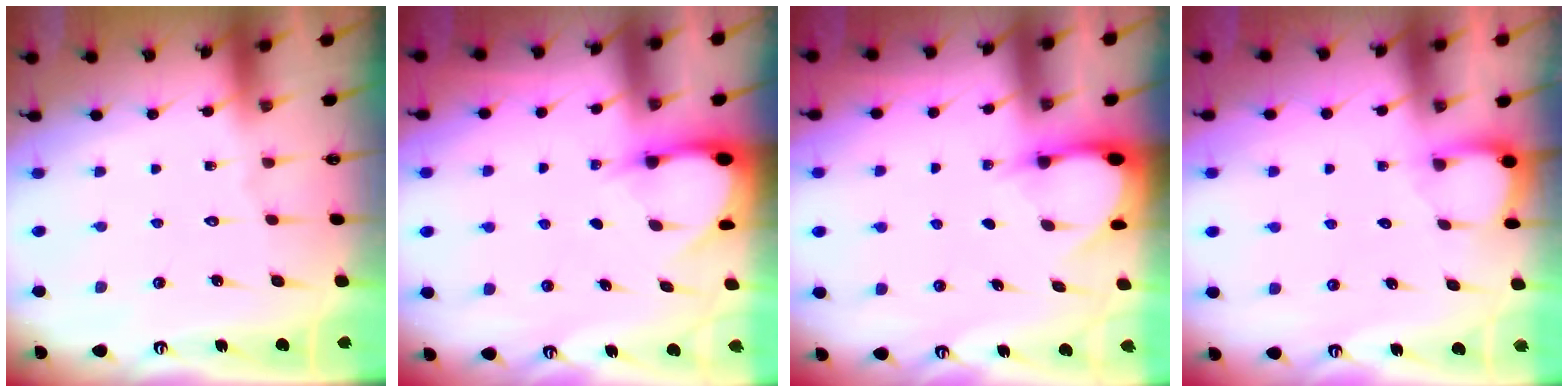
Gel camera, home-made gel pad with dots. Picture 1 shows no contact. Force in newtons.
{"total": 3.2, "press": 3.2, "slide": 0.3}
{"total": 2.9, "press": 2.9, "slide": 0.3}
{"total": 2.4, "press": 2.4, "slide": 0.3}